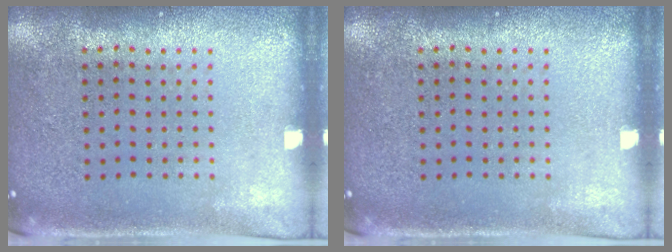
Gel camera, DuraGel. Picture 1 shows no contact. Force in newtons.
{"total": 0.0}